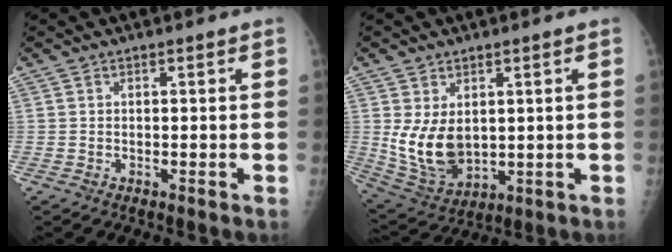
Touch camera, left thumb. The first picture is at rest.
{"total": 10.3, "force": [1.3, 6.7, 7.7], "torque": [-0.126, -0.020, 0.049]}